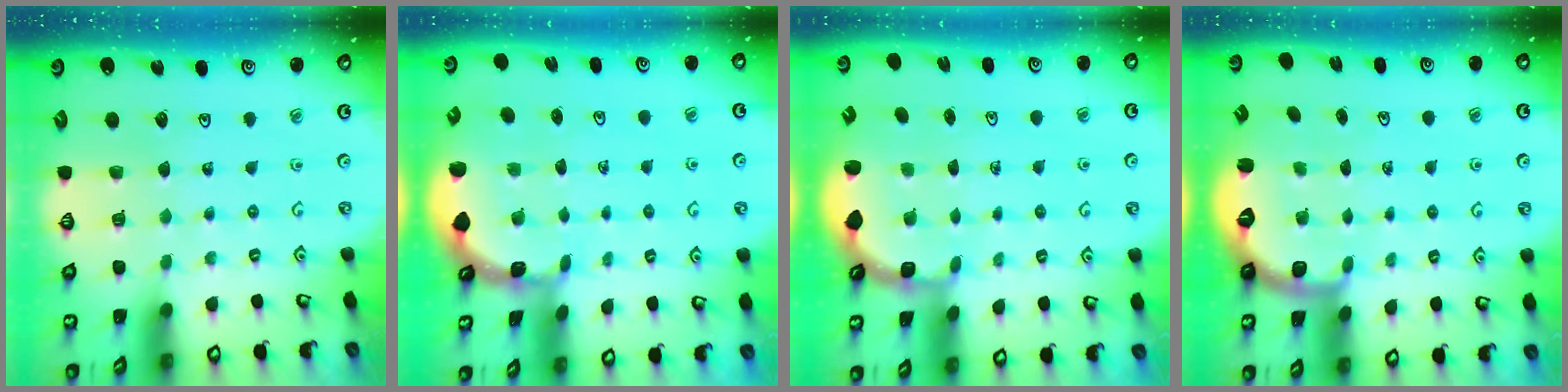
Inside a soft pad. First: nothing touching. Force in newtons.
{"total": 1.0, "press": 1.0, "slide": 0.0}
{"total": 2.9, "press": 1.8, "slide": 2.3}
{"total": 2.8, "press": 1.7, "slide": 2.1}